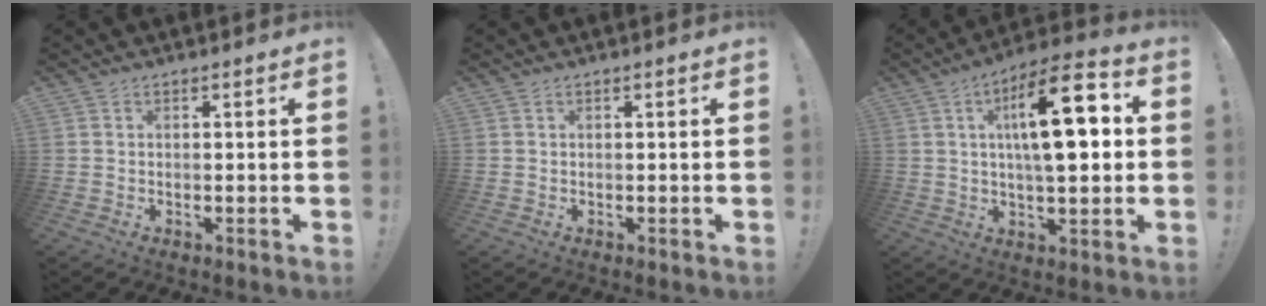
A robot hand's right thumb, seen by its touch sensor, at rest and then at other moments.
{"total": 0.0}
{"total": 17.9, "force": [3.1, 6.3, 16.5], "torque": [-0.254, -0.002, 0.038]}